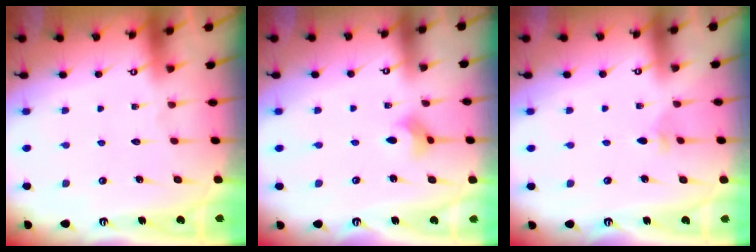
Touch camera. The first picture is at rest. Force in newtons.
{"total": 3.6, "press": 3.6, "slide": 0.4}
{"total": 2.2, "press": 2.2, "slide": 0.5}